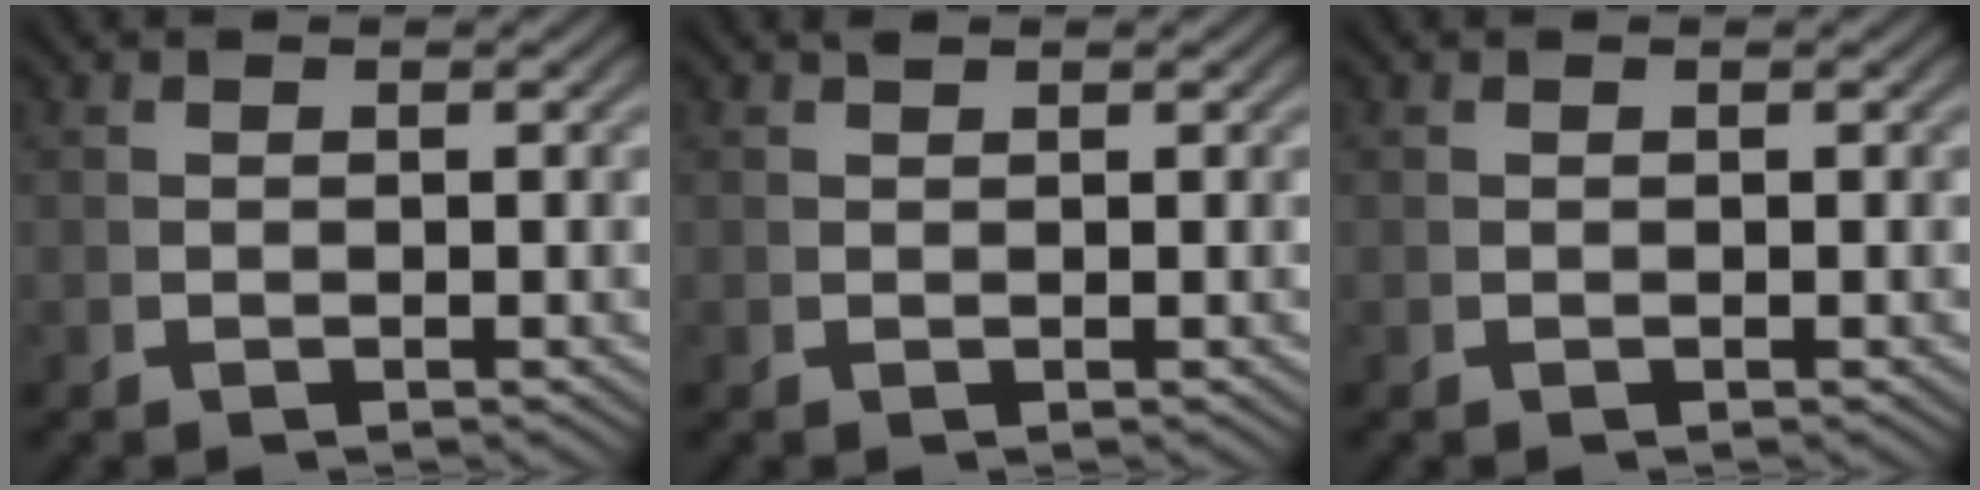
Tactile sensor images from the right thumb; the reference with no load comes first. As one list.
[{"total": 0.6, "force": [0.6, 0.0, 0.1], "torque": [0.003, 0.001, 0.013]}, {"total": 0.0}]